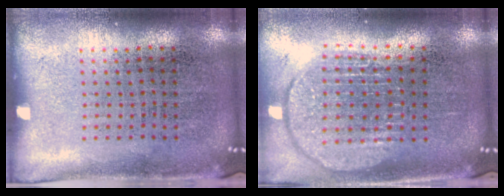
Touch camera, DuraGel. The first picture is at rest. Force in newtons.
{"total": 1.8, "press": 1.6, "slide": 1.0}